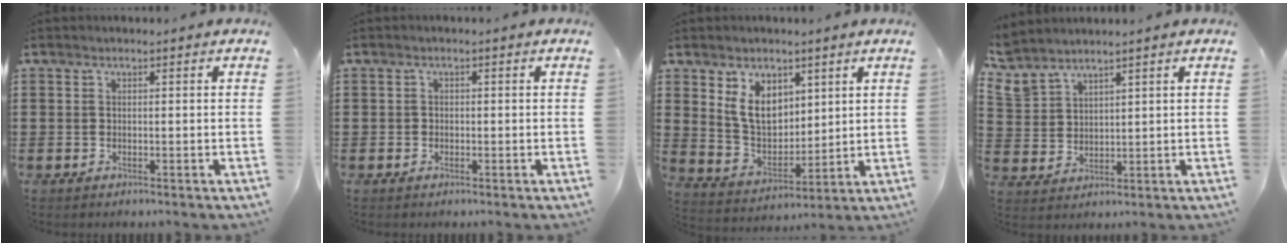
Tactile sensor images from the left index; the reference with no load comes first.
{"total": 0.7, "force": [-0.4, 0.6, 0.2], "torque": [-0.006, 0.001, -0.008]}
{"total": 7.5, "force": [4.0, 5.2, 3.7], "torque": [-0.085, 0.000, 0.077]}
{"total": 3.9, "force": [3.6, 1.5, 0.5], "torque": [-0.030, -0.012, 0.066]}